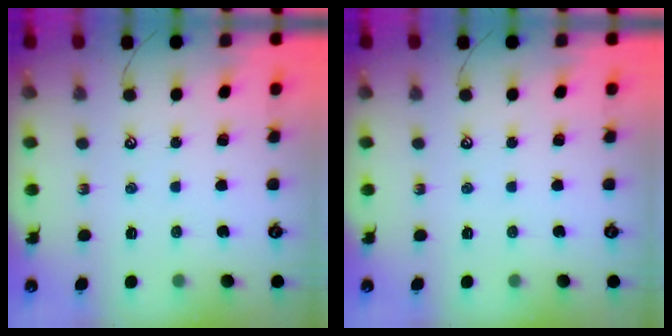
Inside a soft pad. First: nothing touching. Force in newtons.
{"total": 0.0}